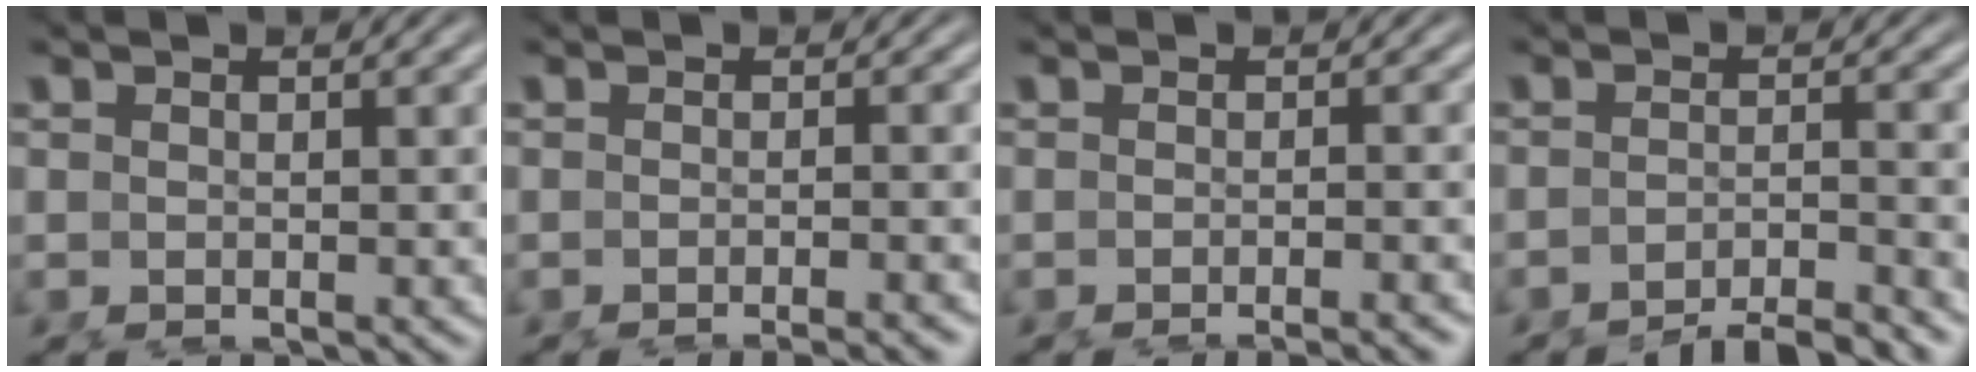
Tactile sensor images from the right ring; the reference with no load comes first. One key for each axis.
{"total": 3.8, "fx": -3.5, "fy": 0.0, "fz": 1.4, "tx": -0.009, "ty": -0.001, "tz": -0.053}
{"total": 3.4, "fx": -3.1, "fy": -0.1, "fz": 1.3, "tx": -0.007, "ty": 0.000, "tz": -0.049}
{"total": 6.0, "fx": -5.6, "fy": 0.6, "fz": 2.0, "tx": -0.017, "ty": -0.011, "tz": -0.087}